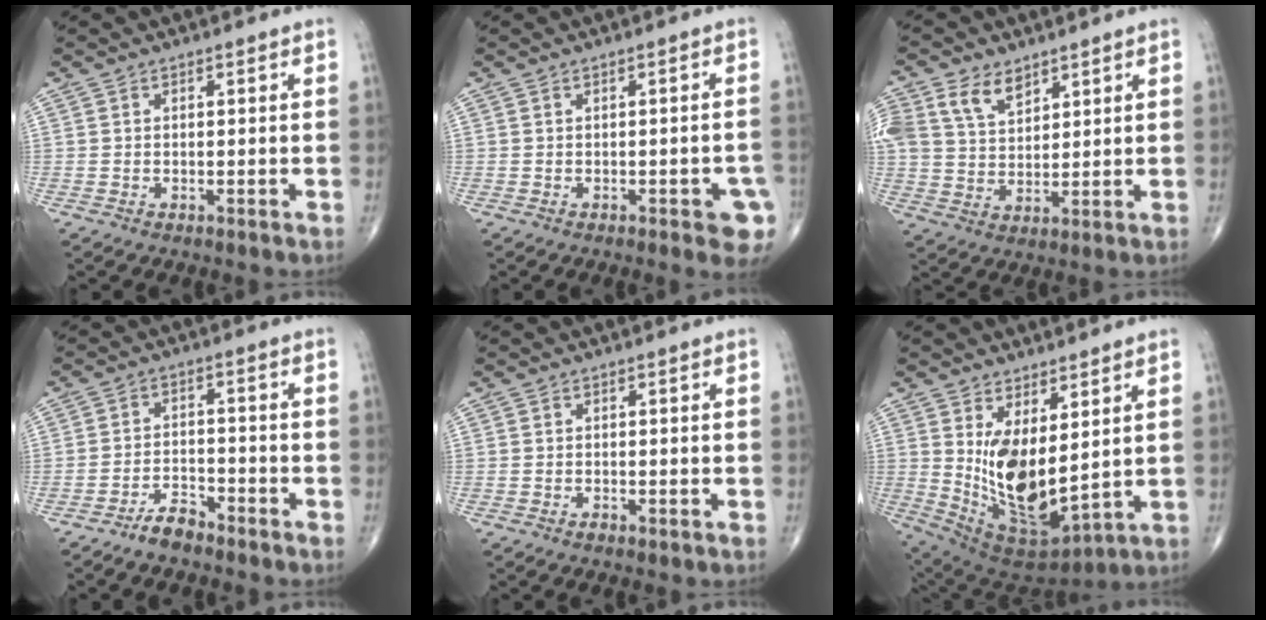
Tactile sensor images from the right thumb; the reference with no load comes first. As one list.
[{"total": 6.1, "force": [-2.5, 2.1, 5.2], "torque": [-0.046, 0.004, -0.028]}, {"total": 10.8, "force": [5.9, 7.0, 5.6], "torque": [-0.106, -0.008, 0.121]}, {"total": 4.4, "force": [-3.7, 1.4, 1.8], "torque": [-0.031, 0.020, -0.071]}, {"total": 0.9, "force": [-0.5, 0.4, 0.7], "torque": [-0.014, 0.000, -0.008]}, {"total": 14.6, "force": [3.0, 6.8, 12.5], "torque": [-0.211, -0.044, 0.083]}]